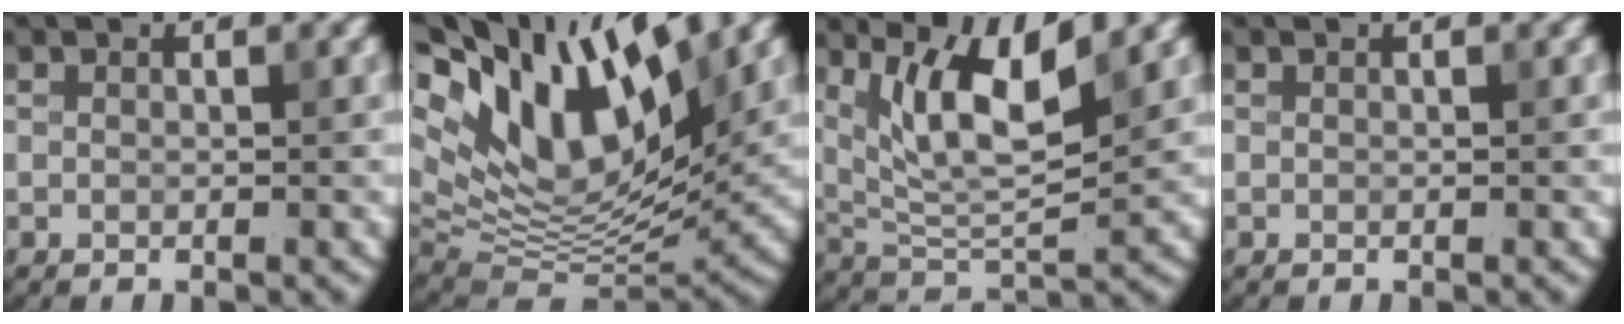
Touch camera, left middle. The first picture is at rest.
{"total": 14.4, "force": [6.0, 6.5, 11.4], "torque": [-0.213, 0.014, 0.103]}
{"total": 7.0, "force": [3.2, 2.2, 5.8], "torque": [-0.113, -0.011, 0.064]}
{"total": 0.0}